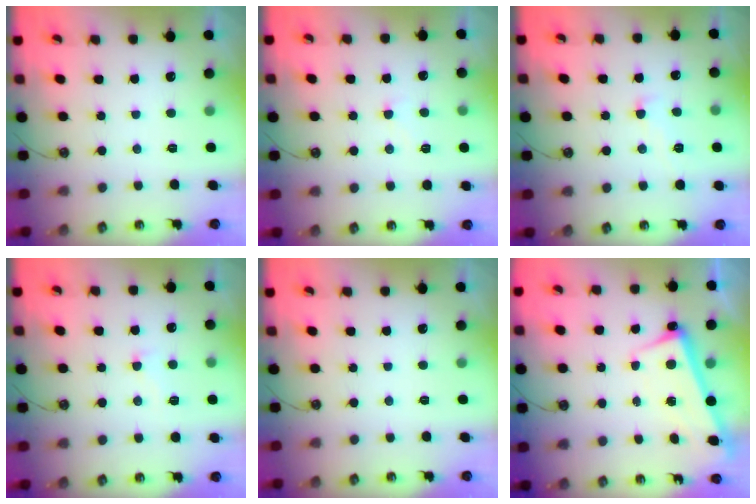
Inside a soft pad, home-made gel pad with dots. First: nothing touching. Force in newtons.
{"total": 4.3, "press": 4.3, "slide": 0.3}
{"total": 1.3, "press": 1.2, "slide": 0.3}
{"total": 3.9, "press": 3.6, "slide": 1.5}
{"total": 0.0}
{"total": 2.6, "press": 2.4, "slide": 0.9}